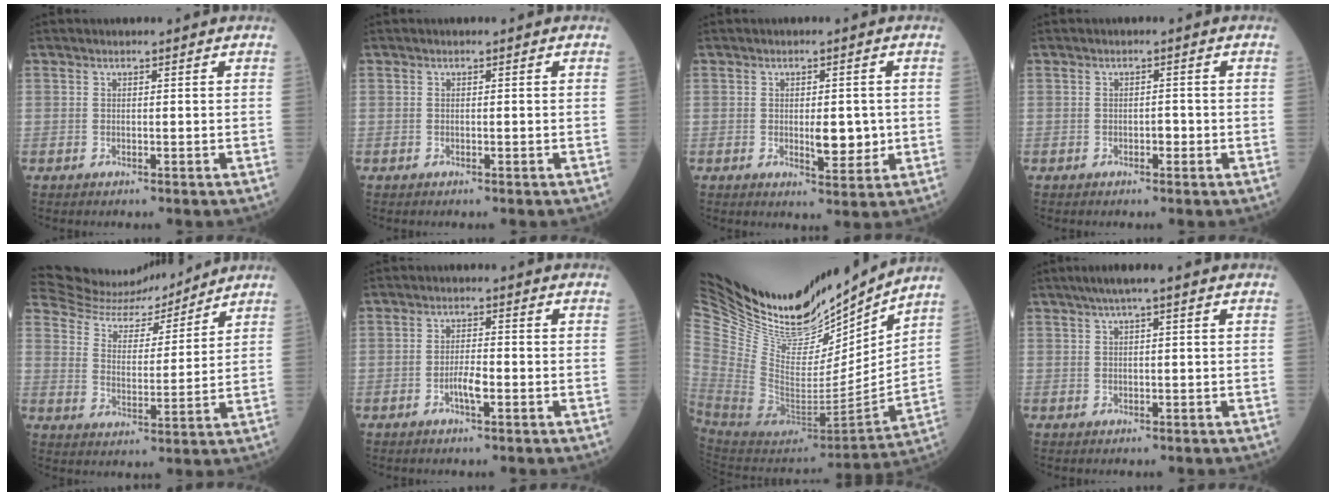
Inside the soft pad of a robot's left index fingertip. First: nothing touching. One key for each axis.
{"total": 0.0}
{"total": 4.3, "fx": -0.4, "fy": 1.7, "fz": 3.9, "tx": -0.054, "ty": -0.008, "tz": -0.002}
{"total": 1.0, "fx": -0.6, "fy": 0.5, "fz": 0.7, "tx": -0.003, "ty": 0.000, "tz": -0.014}
{"total": 11.4, "fx": 11.2, "fy": 1.7, "fz": 0.8, "tx": -0.022, "ty": 0.000, "tz": 0.193}
{"total": 2.8, "fx": -1.5, "fy": 0.4, "fz": 2.4, "tx": -0.043, "ty": -0.002, "tz": -0.029}
{"total": 32.2, "fx": 27.9, "fy": 9.3, "fz": 13.2, "tx": -0.286, "ty": -0.040, "tz": 0.465}
{"total": 3.4, "fx": 1.8, "fy": -0.1, "fz": 2.9, "tx": -0.051, "ty": 0.017, "tz": 0.031}